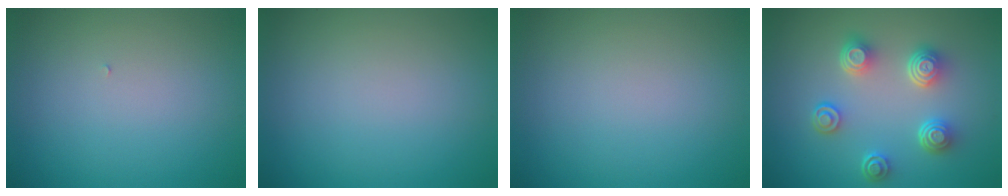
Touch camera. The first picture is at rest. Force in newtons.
{"total": 0.0}
{"total": 0.0}
{"total": 4.7, "press": 3.5, "slide": 3.1}